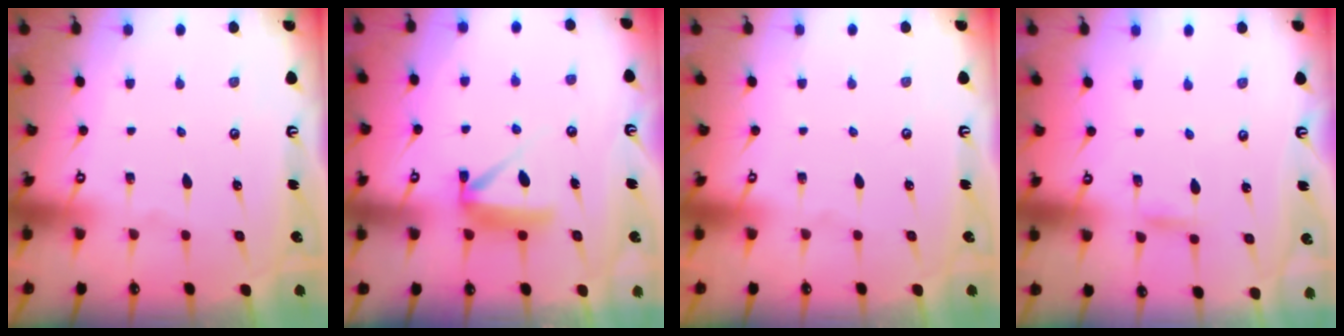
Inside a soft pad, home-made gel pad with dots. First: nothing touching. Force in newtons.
{"total": 8.2, "press": 8.2, "slide": 0.2}
{"total": 0.0}
{"total": 2.7, "press": 2.7, "slide": 0.2}